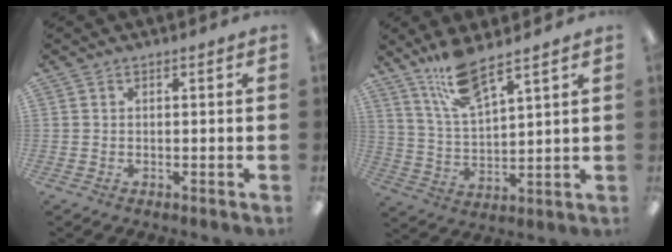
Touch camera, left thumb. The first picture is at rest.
{"total": 11.6, "force": [8.8, 3.1, 6.8], "torque": [-0.138, -0.036, 0.161]}